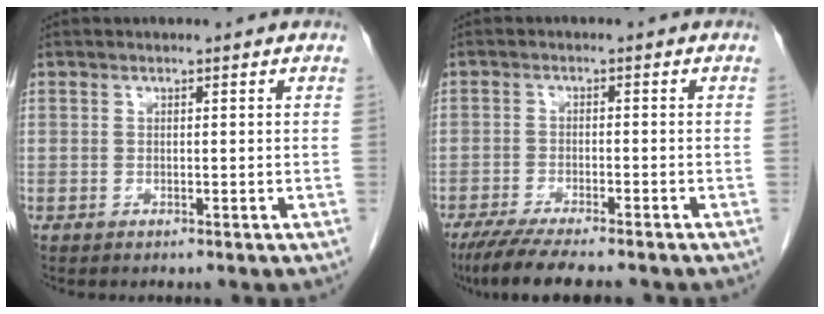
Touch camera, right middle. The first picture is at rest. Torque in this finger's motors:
{"motor_torque": [0.25, -0.07, 0.12, 0.05]}